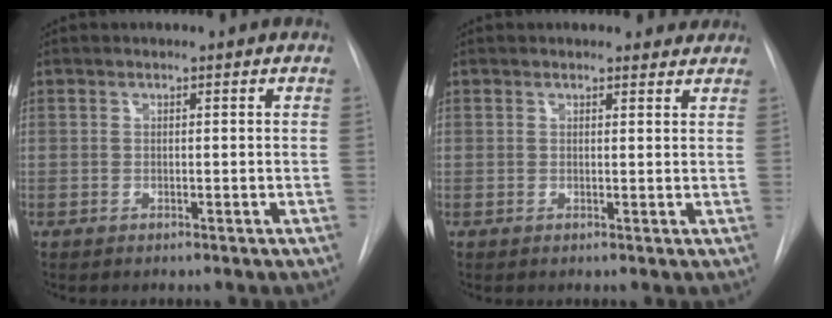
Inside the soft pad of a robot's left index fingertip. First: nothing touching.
{"total": 4.6, "force": [4.3, 1.4, 0.8], "torque": [-0.003, 0.004, 0.037]}